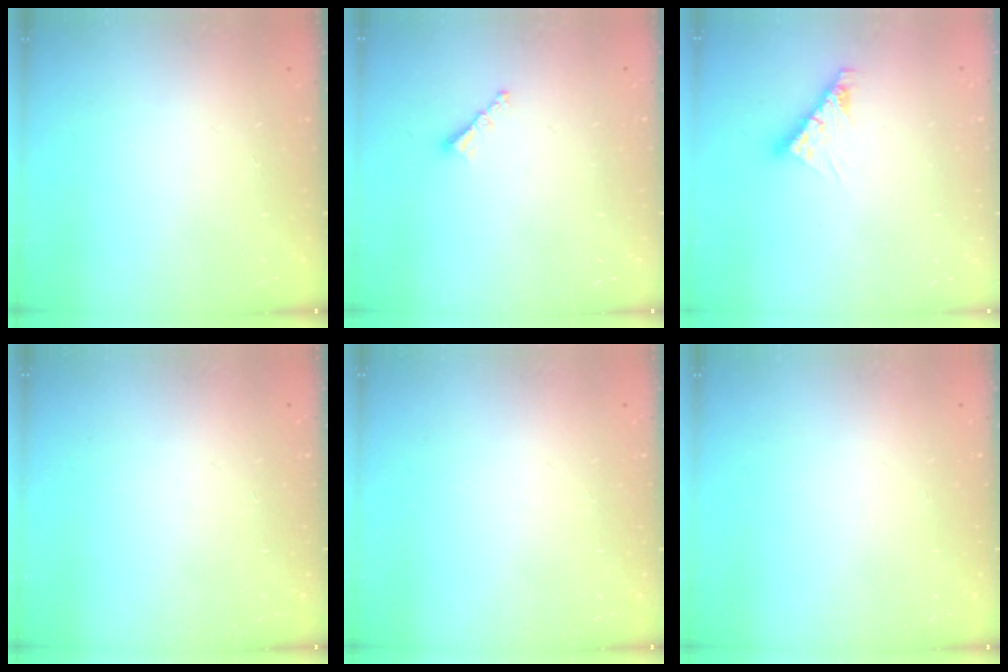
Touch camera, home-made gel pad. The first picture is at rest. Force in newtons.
{"total": 3.1, "press": 3.1, "slide": 0.3}
{"total": 8.0, "press": 8.0, "slide": 0.7}
{"total": 0.0}
{"total": 0.0}
{"total": 0.0}